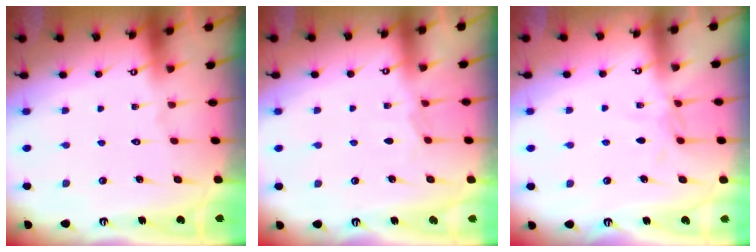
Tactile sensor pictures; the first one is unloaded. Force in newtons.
{"total": 3.5, "press": 3.5, "slide": 0.6}
{"total": 5.3, "press": 5.2, "slide": 0.5}